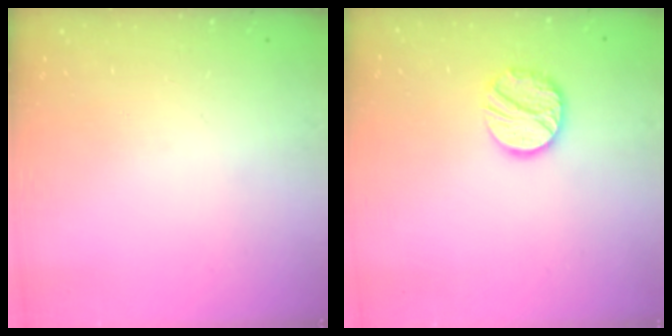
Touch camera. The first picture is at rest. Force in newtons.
{"total": 12.2, "press": 12.1, "slide": 1.0}